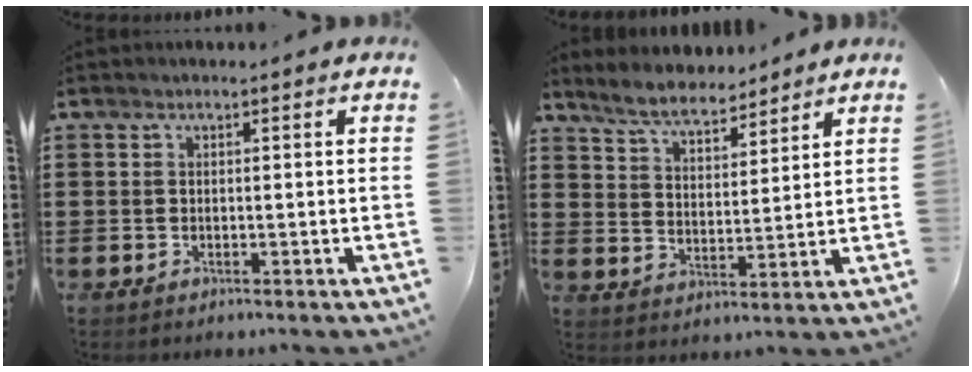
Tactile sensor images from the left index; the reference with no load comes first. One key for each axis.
{"total": 5.8, "fx": 5.5, "fy": 1.1, "fz": 1.6, "tx": -0.054, "ty": -0.014, "tz": 0.101}